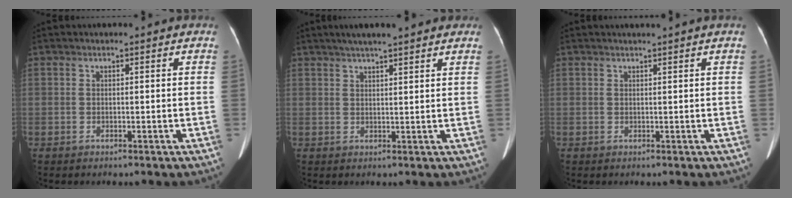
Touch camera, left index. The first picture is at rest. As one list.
[{"total": 8.9, "force": [7.1, 0.8, 5.2], "torque": [-0.076, 0.030, 0.092]}, {"total": 1.8, "force": [1.6, -0.5, 0.7], "torque": [-0.009, 0.006, 0.029]}]